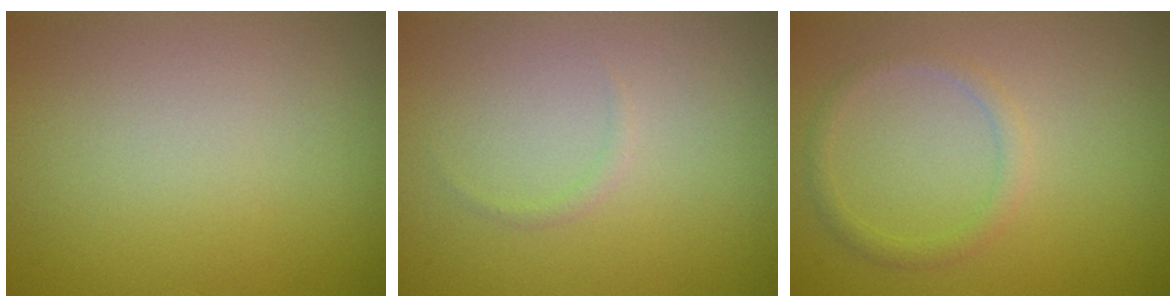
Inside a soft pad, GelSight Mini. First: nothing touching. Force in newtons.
{"total": 0.5, "press": 0.5, "slide": 0.0}
{"total": 1.4, "press": 1.3, "slide": 0.2}